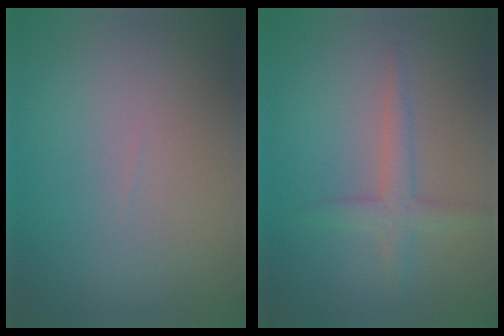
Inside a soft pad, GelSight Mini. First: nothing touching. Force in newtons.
{"total": 2.2, "press": 2.2, "slide": 0.1}